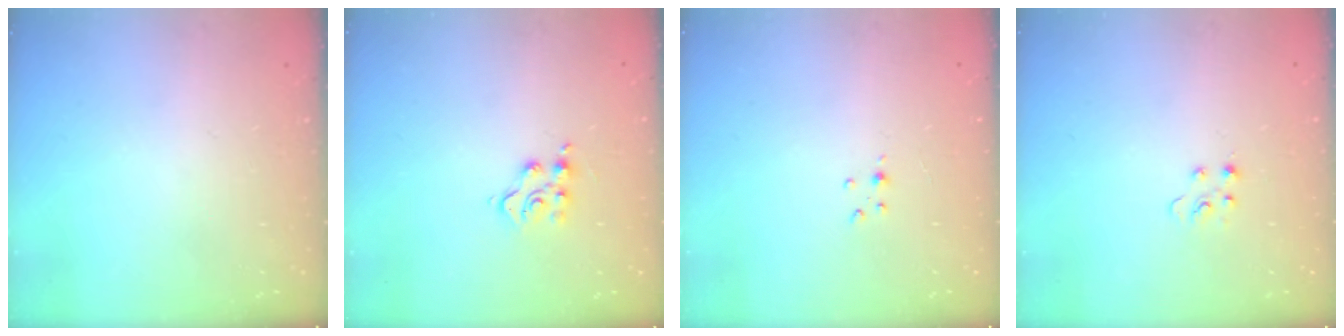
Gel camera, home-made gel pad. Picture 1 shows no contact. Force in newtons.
{"total": 4.9, "press": 4.9, "slide": 0.2}
{"total": 2.8, "press": 2.8, "slide": 0.4}
{"total": 2.7, "press": 2.7, "slide": 0.4}